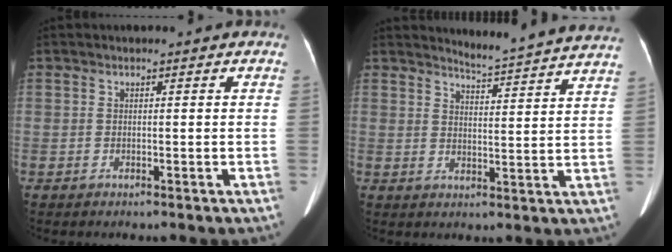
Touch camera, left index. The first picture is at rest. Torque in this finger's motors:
{"motor_torque": [0.03, -0.56, -0.01, 0.00]}